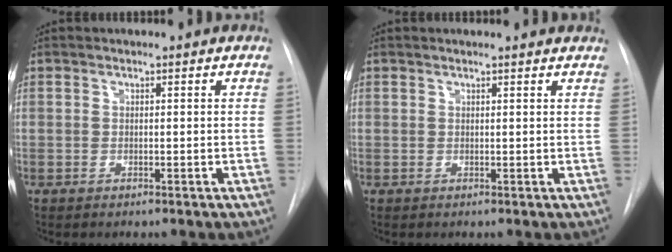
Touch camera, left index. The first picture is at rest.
{"total": 3.0, "force": [2.8, 0.3, 1.0], "torque": [-0.015, 0.001, 0.018]}